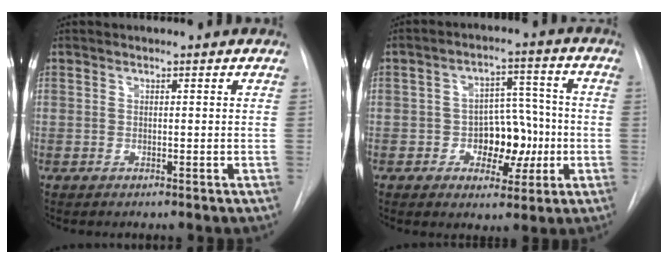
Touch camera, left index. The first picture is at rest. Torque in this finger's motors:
{"motor_torque": [0.47, -0.39, 0.32, 0.06]}